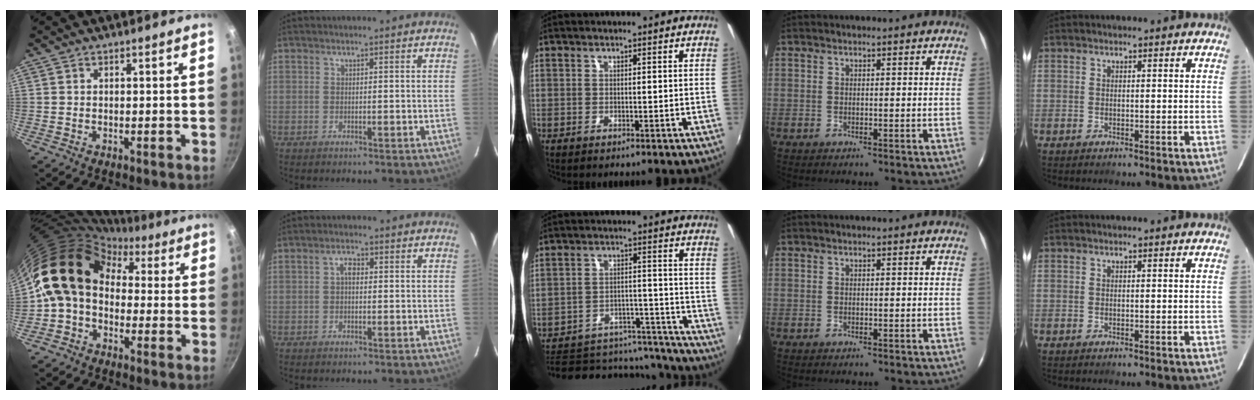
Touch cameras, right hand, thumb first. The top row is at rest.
{"thumb": {"total": 14.8, "force": [1.0, 11.6, 9.1], "torque": [-0.138, 0.042, -0.009]}, "index": {"total": 1.9, "force": [0.1, 1.1, 1.5], "torque": [-0.028, 0.009, 0.000]}, "middle": {"total": 19.0, "force": [-15.5, 9.0, 6.3], "torque": [-0.130, 0.033, -0.184]}}